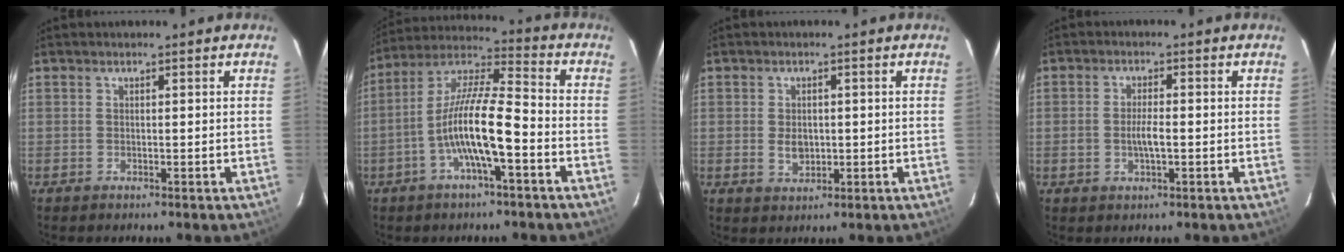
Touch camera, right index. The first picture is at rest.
{"total": 12.6, "force": [-4.5, 2.1, 11.6], "torque": [-0.228, 0.006, -0.089]}
{"total": 3.4, "force": [-0.3, 2.5, 2.3], "torque": [-0.040, -0.001, -0.002]}
{"total": 3.4, "force": [-0.7, 1.3, 3.1], "torque": [-0.061, 0.000, -0.011]}